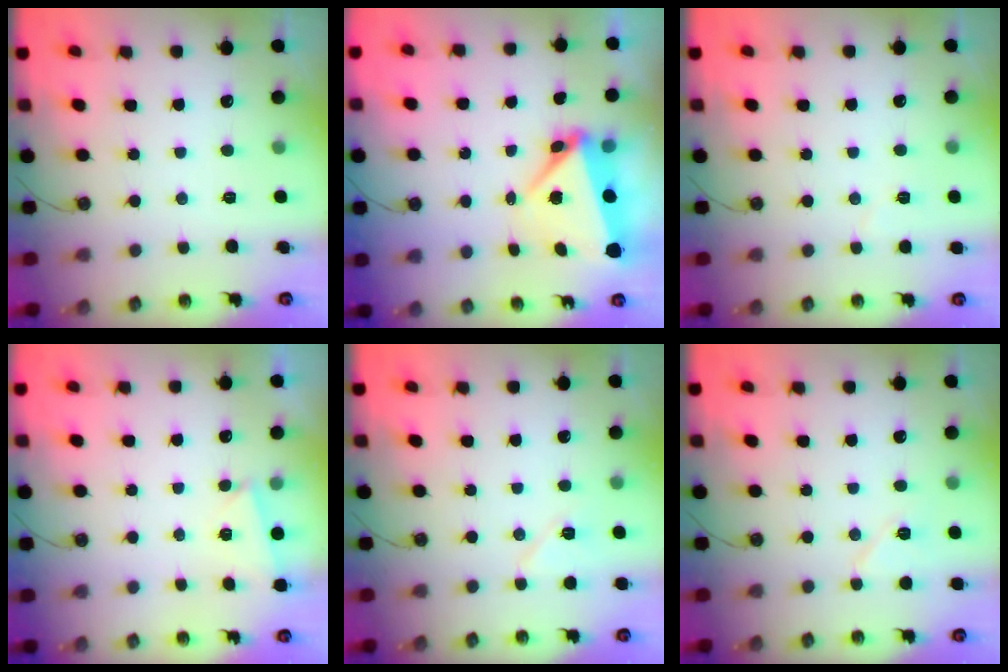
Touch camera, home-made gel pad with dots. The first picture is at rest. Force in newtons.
{"total": 8.2, "press": 6.8, "slide": 4.6}
{"total": 4.6, "press": 4.3, "slide": 1.8}
{"total": 3.5, "press": 2.7, "slide": 2.1}
{"total": 6.9, "press": 6.9, "slide": 0.9}
{"total": 6.8, "press": 6.5, "slide": 1.8}